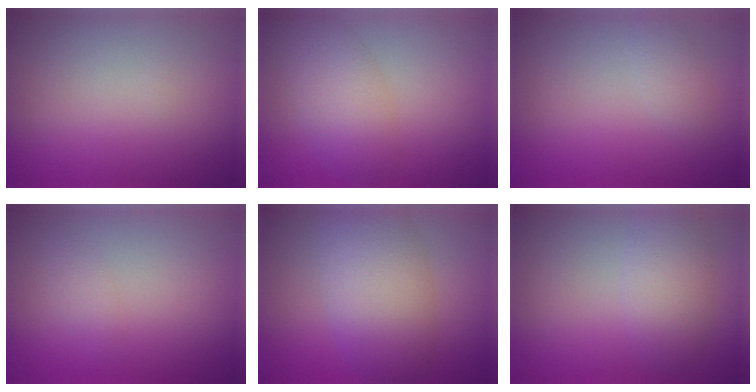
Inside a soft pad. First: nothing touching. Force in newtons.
{"total": 4.0, "press": 4.0, "slide": 0.1}
{"total": 1.2, "press": 1.2, "slide": 0.0}
{"total": 1.0, "press": 1.0, "slide": 0.1}
{"total": 7.3, "press": 7.3, "slide": 0.4}
{"total": 3.5, "press": 3.5, "slide": 0.1}